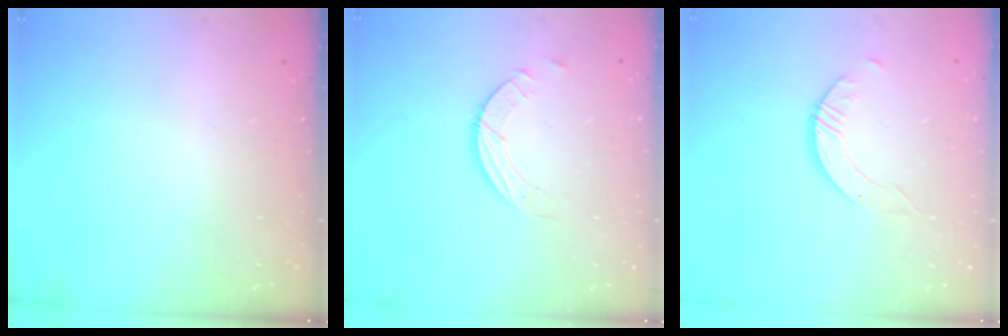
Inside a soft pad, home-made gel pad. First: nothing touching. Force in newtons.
{"total": 3.4, "press": 3.4, "slide": 0.3}
{"total": 3.0, "press": 3.0, "slide": 0.2}